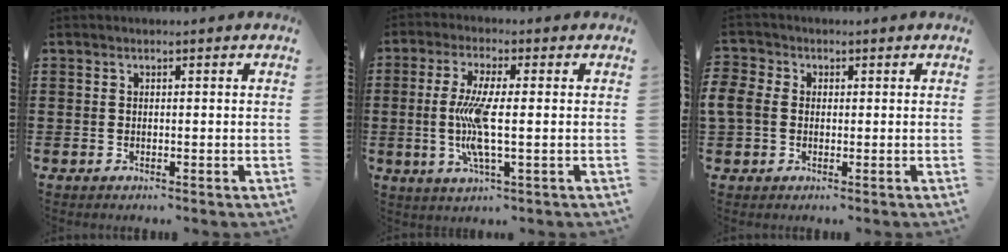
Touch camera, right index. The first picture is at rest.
{"total": 8.1, "force": [-0.6, 1.1, 8.0], "torque": [-0.177, -0.021, -0.022]}
{"total": 3.2, "force": [-0.2, 2.7, 1.8], "torque": [-0.063, 0.001, -0.013]}